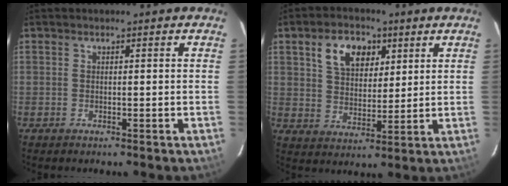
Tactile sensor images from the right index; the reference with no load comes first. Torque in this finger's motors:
{"motor_torque": [0.58, 0.49, 0.21, 0.08]}